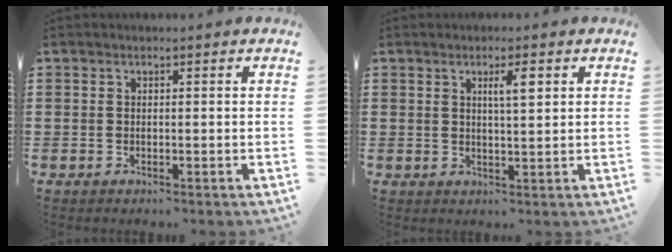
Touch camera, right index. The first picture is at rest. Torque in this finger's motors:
{"motor_torque": [0.04, 0.16, 0.11, 0.03]}